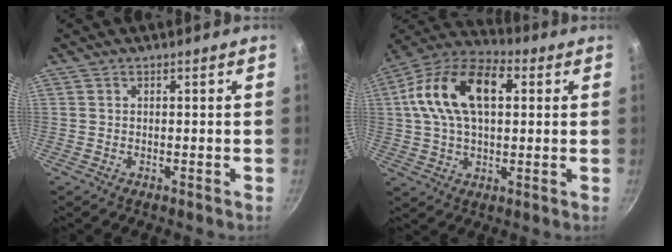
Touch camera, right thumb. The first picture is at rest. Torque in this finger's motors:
{"motor_torque": [-0.93, 1.71, 0.50, -0.33, 0.18]}